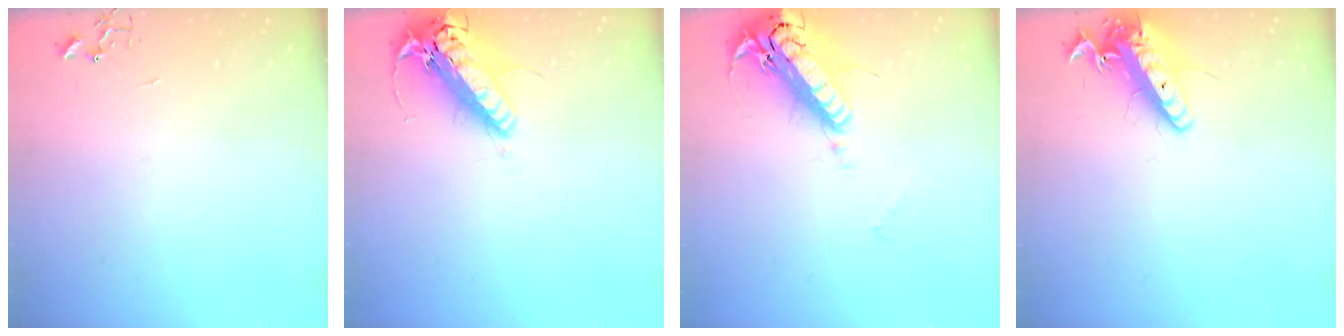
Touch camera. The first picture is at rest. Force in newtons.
{"total": 19.5, "press": 19.1, "slide": 3.7}
{"total": 21.3, "press": 20.9, "slide": 4.0}
{"total": 16.0, "press": 15.7, "slide": 3.1}